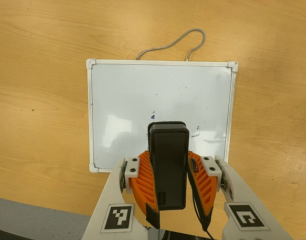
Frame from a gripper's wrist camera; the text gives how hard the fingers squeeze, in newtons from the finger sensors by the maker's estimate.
{"total": 8.3, "left": 7.3, "right": 9.3}